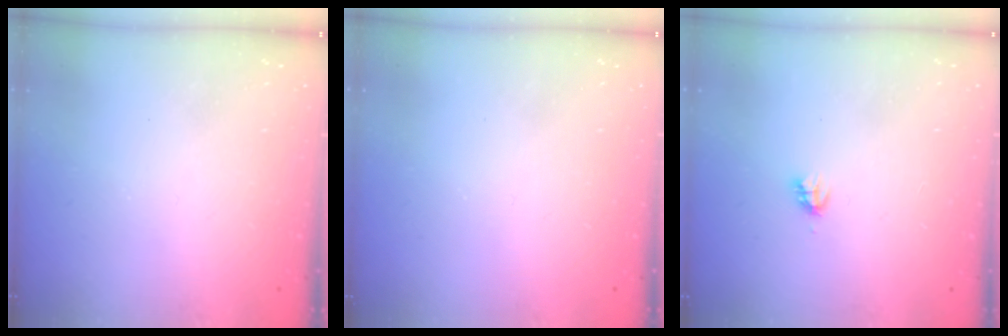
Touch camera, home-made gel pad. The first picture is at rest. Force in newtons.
{"total": 0.0}
{"total": 2.7, "press": 2.7, "slide": 0.2}